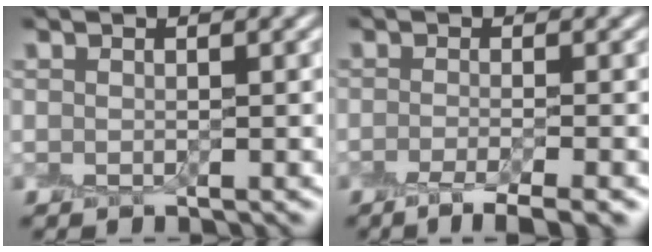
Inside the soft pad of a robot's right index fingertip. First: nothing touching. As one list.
[{"total": 3.6, "force": [-2.1, 0.8, 2.8], "torque": [-0.034, -0.005, -0.044]}]